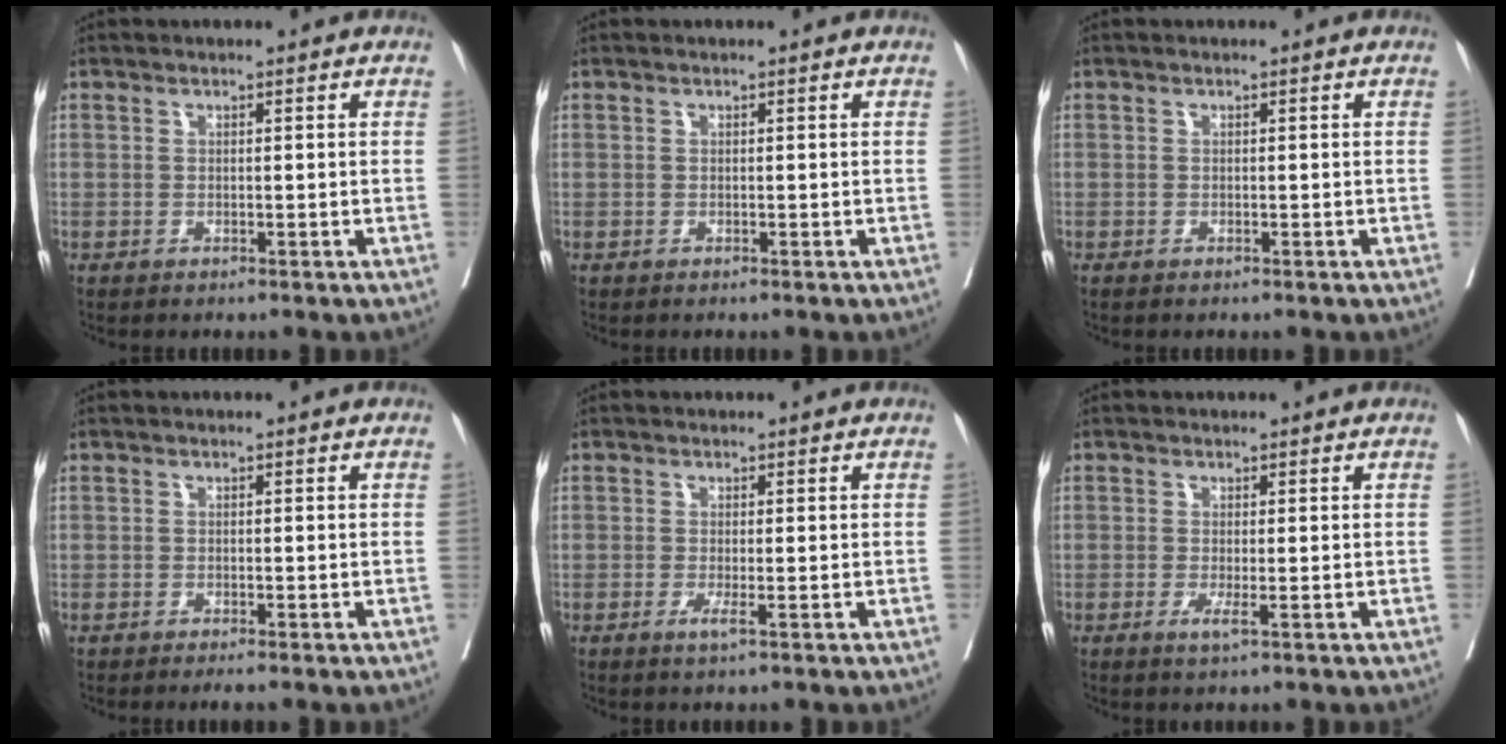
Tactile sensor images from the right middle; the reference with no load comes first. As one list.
[{"total": 0.0}, {"total": 0.0}, {"total": 1.0, "force": [-0.8, -0.1, 0.6], "torque": [-0.009, -0.004, -0.016]}, {"total": 1.5, "force": [-0.5, -0.2, 1.4], "torque": [-0.023, -0.005, -0.010]}, {"total": 1.7, "force": [-0.5, 0.0, 1.6], "torque": [-0.028, -0.007, -0.009]}]